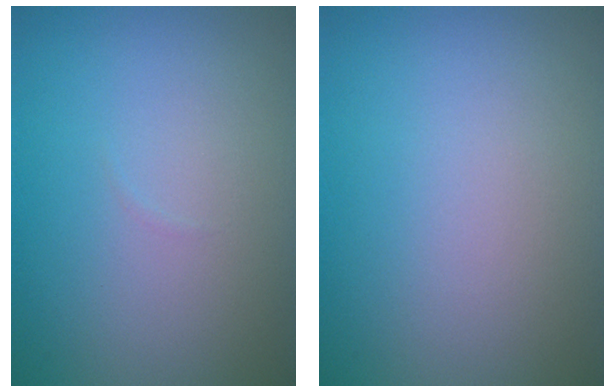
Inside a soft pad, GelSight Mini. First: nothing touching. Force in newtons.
{"total": 0.0}